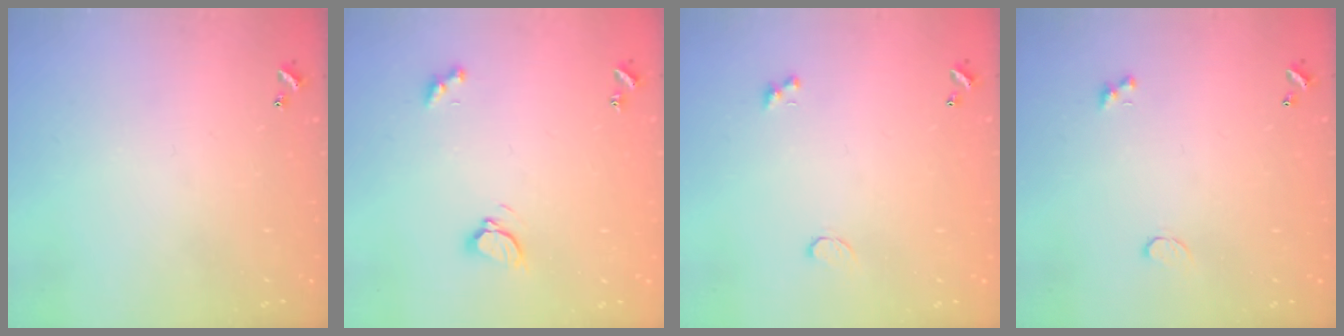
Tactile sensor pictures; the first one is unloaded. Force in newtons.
{"total": 3.4, "press": 3.3, "slide": 0.4}
{"total": 0.8, "press": 0.7, "slide": 0.4}
{"total": 0.8, "press": 0.7, "slide": 0.4}